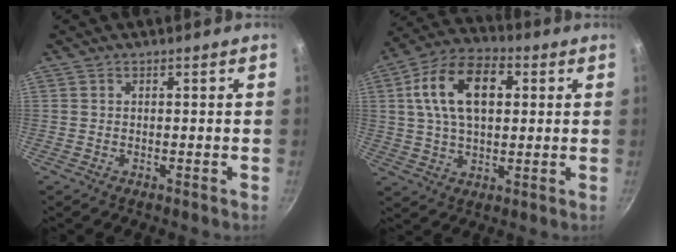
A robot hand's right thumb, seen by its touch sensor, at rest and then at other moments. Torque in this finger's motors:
{"motor_torque": [0.54, 3.33, 1.54, 0.23, 0.16]}